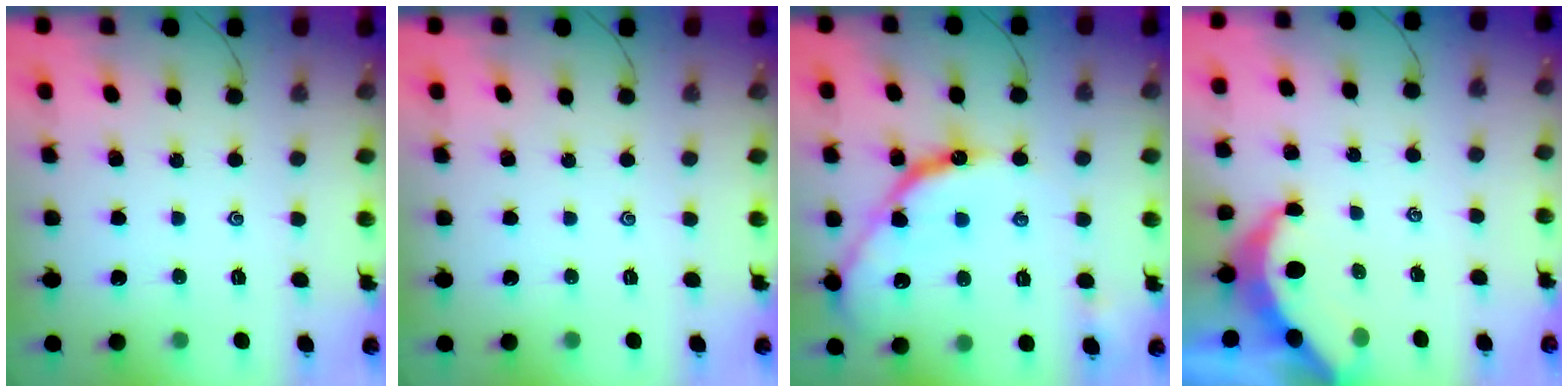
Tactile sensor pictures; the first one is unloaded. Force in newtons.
{"total": 0.0}
{"total": 14.2, "press": 14.2, "slide": 0.9}
{"total": 5.5, "press": 5.5, "slide": 0.0}